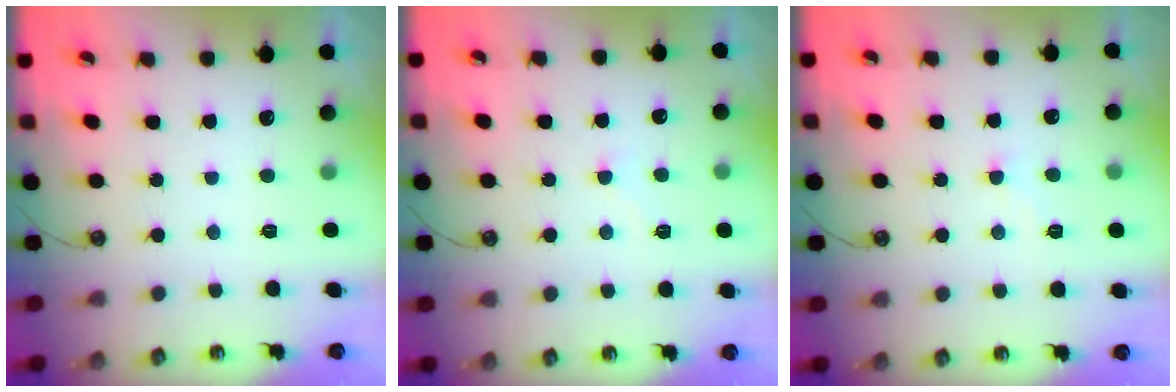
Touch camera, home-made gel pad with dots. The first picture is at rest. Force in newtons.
{"total": 3.9, "press": 3.9, "slide": 0.4}
{"total": 0.5, "press": 0.1, "slide": 0.5}